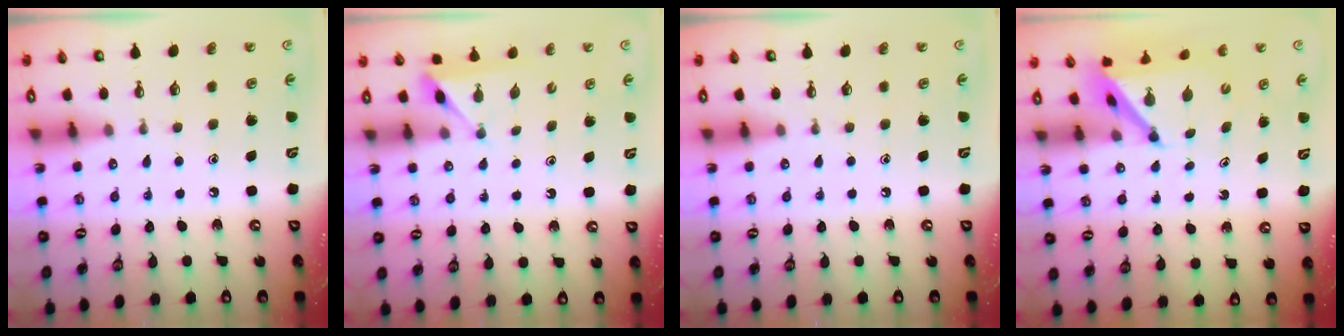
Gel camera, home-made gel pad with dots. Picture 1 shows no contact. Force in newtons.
{"total": 3.3, "press": 3.3, "slide": 0.4}
{"total": 0.0}
{"total": 4.3, "press": 4.3, "slide": 0.4}